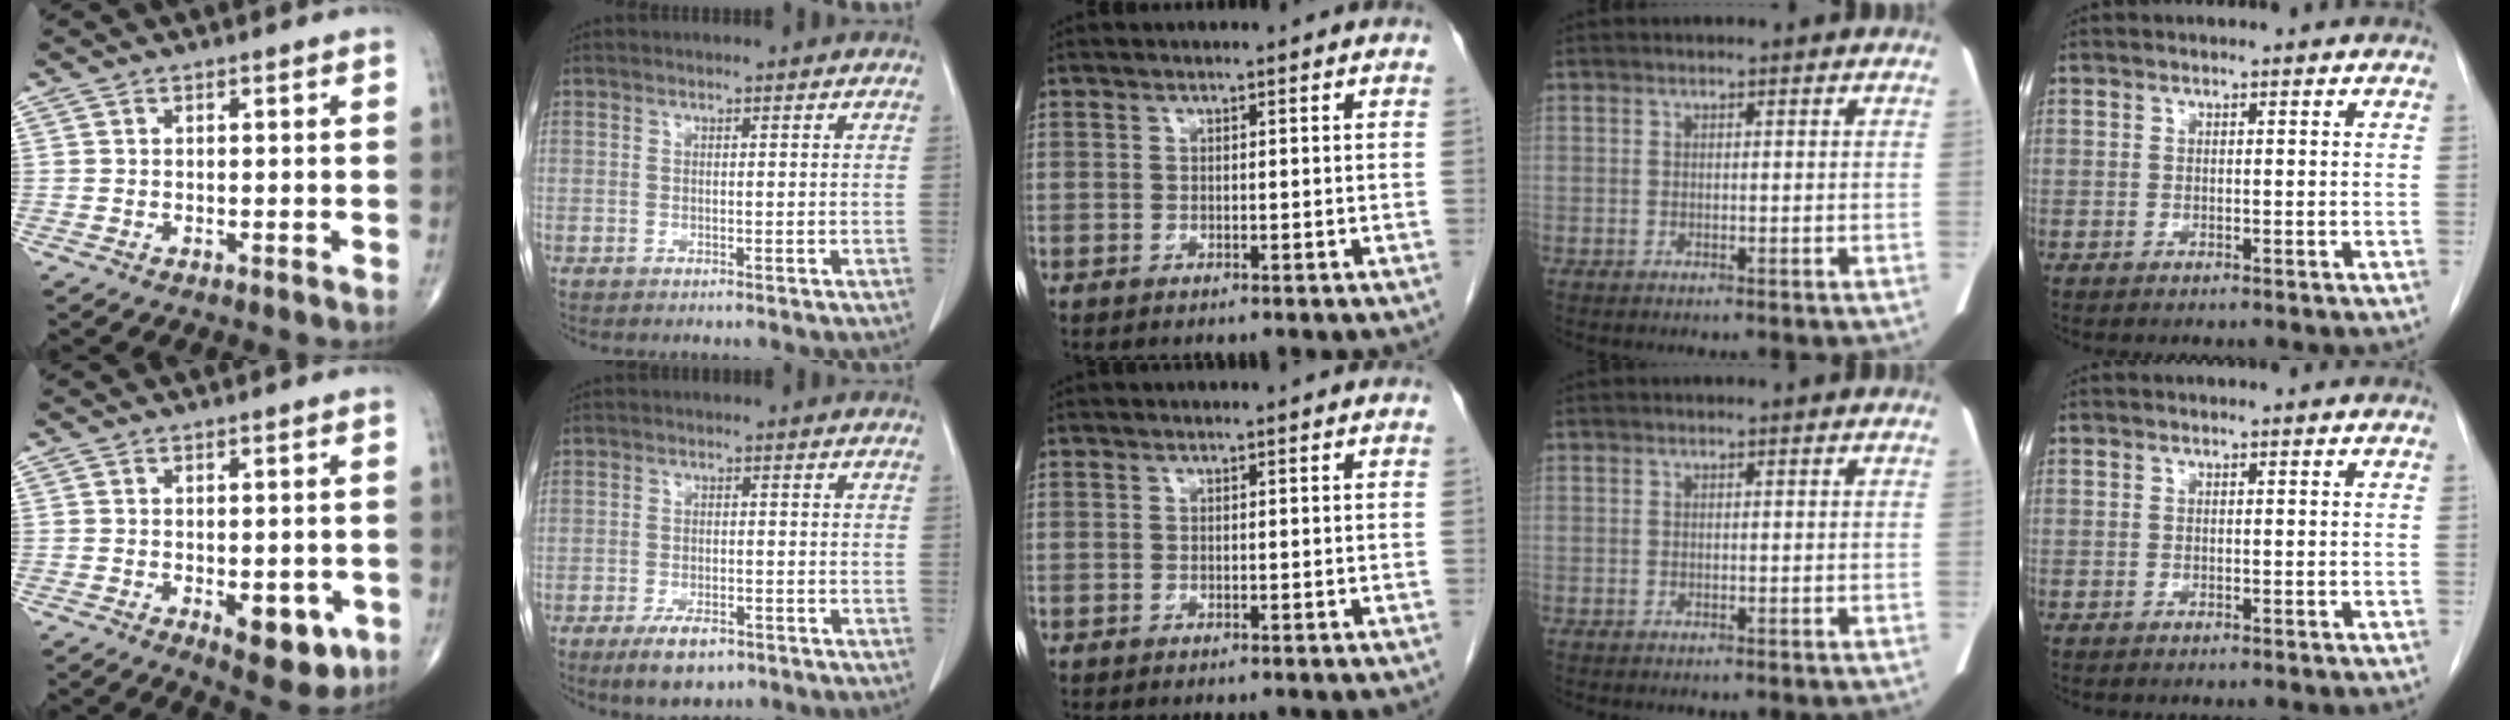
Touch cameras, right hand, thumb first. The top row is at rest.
{"thumb": {"total": 8.1, "force": [-2.6, 3.8, 6.6], "torque": [-0.062, -0.005, -0.024]}, "index": {"total": 5.3, "force": [-3.5, 2.2, 3.4], "torque": [-0.062, -0.003, -0.052]}}